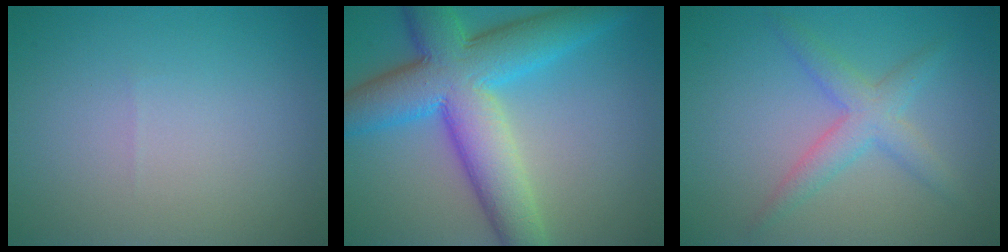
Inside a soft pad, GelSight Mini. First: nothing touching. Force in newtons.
{"total": 10.9, "press": 10.9, "slide": 0.1}
{"total": 3.2, "press": 3.2, "slide": 0.2}